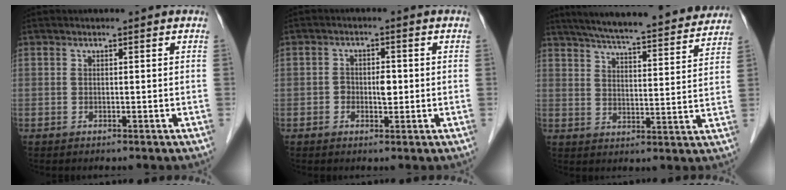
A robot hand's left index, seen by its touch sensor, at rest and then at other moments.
{"total": 2.7, "force": [-0.4, 1.6, 2.2], "torque": [-0.033, 0.005, -0.004]}
{"total": 25.1, "force": [22.5, 3.0, 10.5], "torque": [-0.165, -0.005, 0.295]}